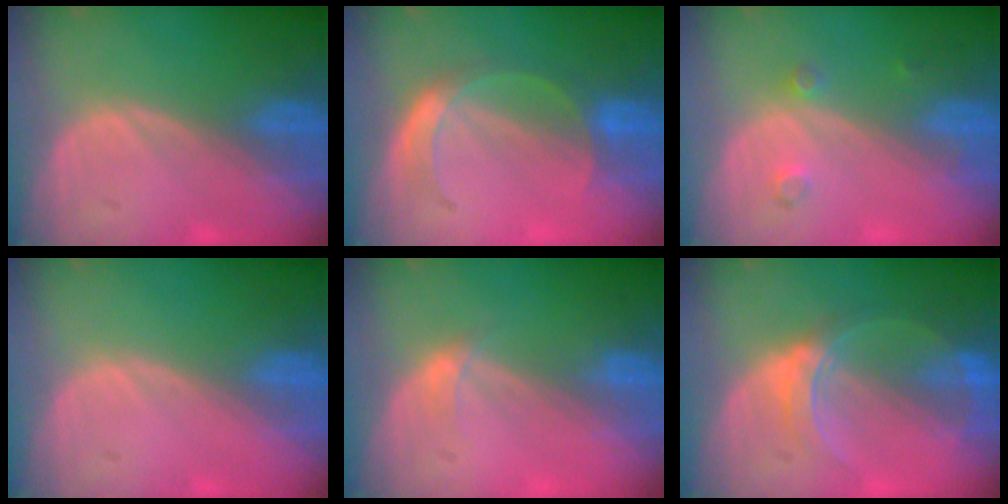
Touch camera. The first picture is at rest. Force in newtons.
{"total": 4.5, "press": 4.4, "slide": 0.9}
{"total": 2.1, "press": 1.8, "slide": 1.1}
{"total": 0.0}
{"total": 1.2, "press": 1.2, "slide": 0.1}
{"total": 6.3, "press": 5.6, "slide": 3.0}